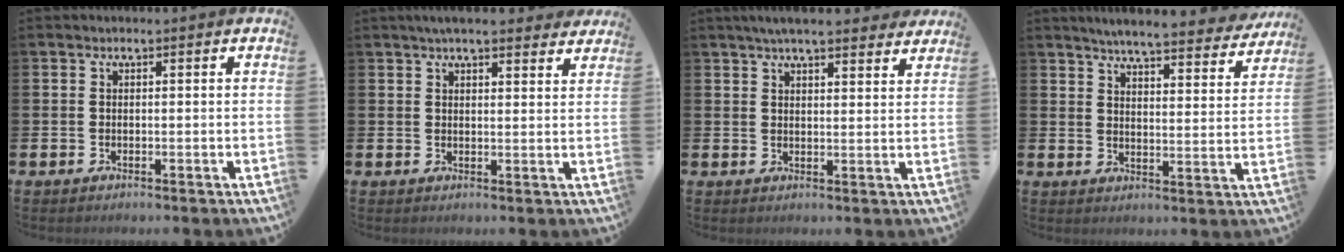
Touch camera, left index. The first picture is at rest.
{"total": 4.2, "force": [3.9, 0.6, 1.4], "torque": [-0.033, -0.011, 0.070]}
{"total": 5.0, "force": [4.7, 0.6, 1.8], "torque": [-0.035, -0.016, 0.083]}
{"total": 5.9, "force": [5.6, 0.2, 1.7], "torque": [-0.042, -0.038, 0.093]}